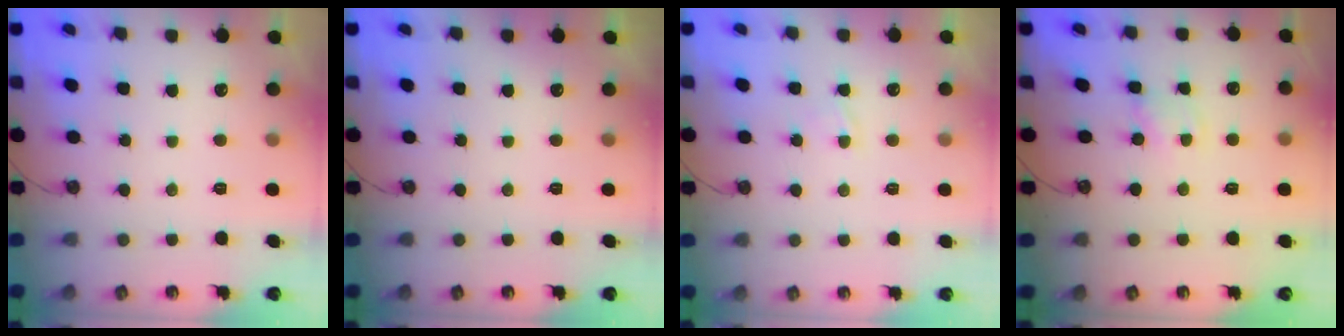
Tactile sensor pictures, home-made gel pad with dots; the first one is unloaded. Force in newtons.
{"total": 0.0}
{"total": 1.5, "press": 1.5, "slide": 0.3}
{"total": 1.1, "press": 1.0, "slide": 0.1}